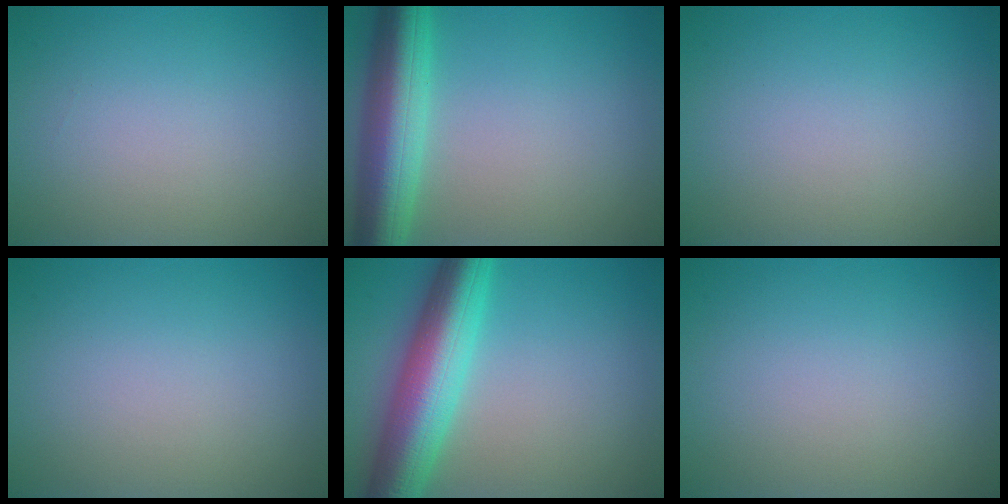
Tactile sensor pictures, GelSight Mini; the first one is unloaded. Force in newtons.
{"total": 7.7, "press": 7.7, "slide": 0.3}
{"total": 0.0}
{"total": 0.0}
{"total": 9.0, "press": 9.0, "slide": 0.3}
{"total": 0.0}